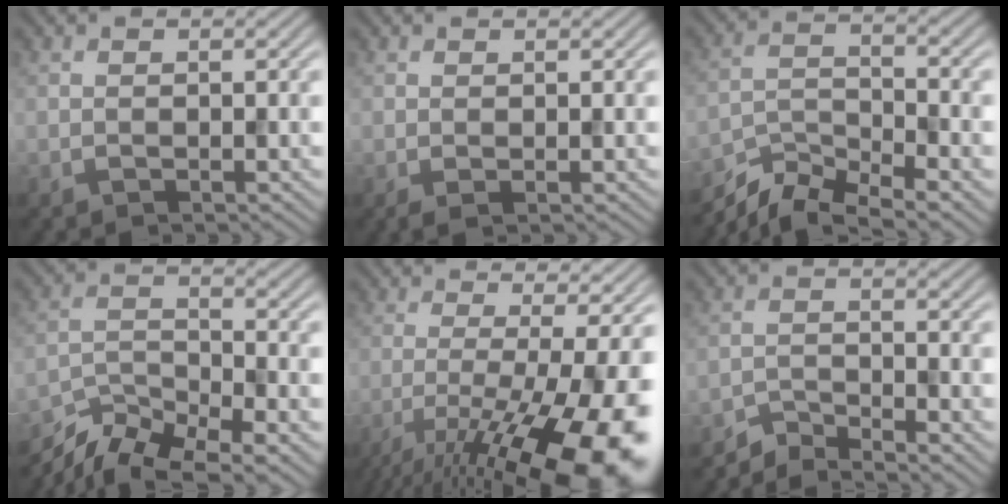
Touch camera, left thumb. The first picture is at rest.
{"total": 0.8, "force": [0.1, 0.2, 0.8], "torque": [-0.016, -0.002, 0.002]}
{"total": 7.1, "force": [-5.9, 1.8, 3.6], "torque": [-0.069, -0.006, -0.121]}
{"total": 8.9, "force": [-7.0, 2.6, 4.8], "torque": [-0.092, -0.007, -0.141]}
{"total": 16.8, "force": [-7.3, 4.2, 14.5], "torque": [-0.212, -0.016, -0.107]}
{"total": 3.4, "force": [-3.2, 0.4, 1.1], "torque": [-0.016, 0.000, -0.070]}